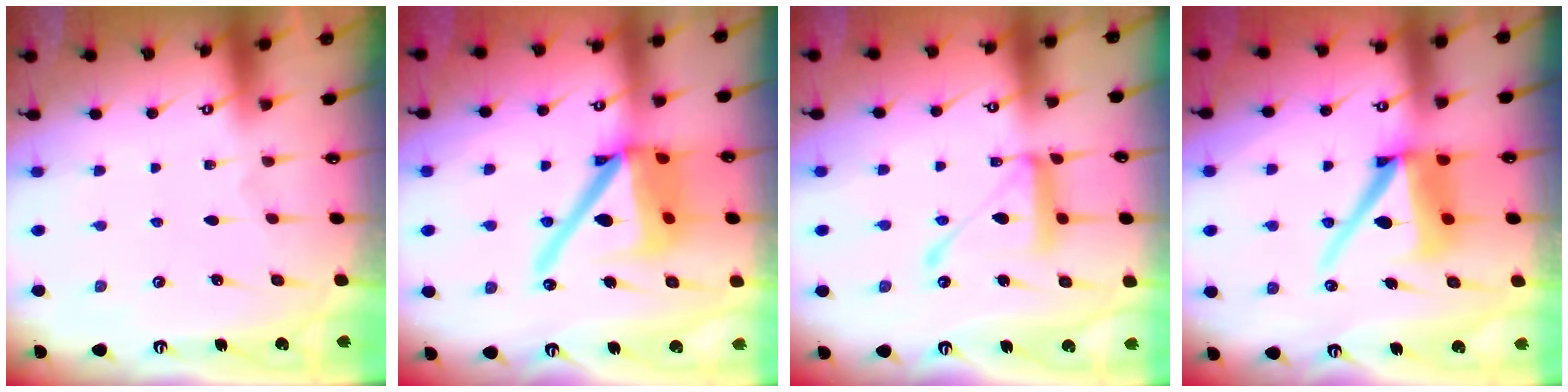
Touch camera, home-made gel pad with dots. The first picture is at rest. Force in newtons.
{"total": 19.4, "press": 19.2, "slide": 2.8}
{"total": 17.2, "press": 17.1, "slide": 1.5}
{"total": 14.5, "press": 14.4, "slide": 1.6}